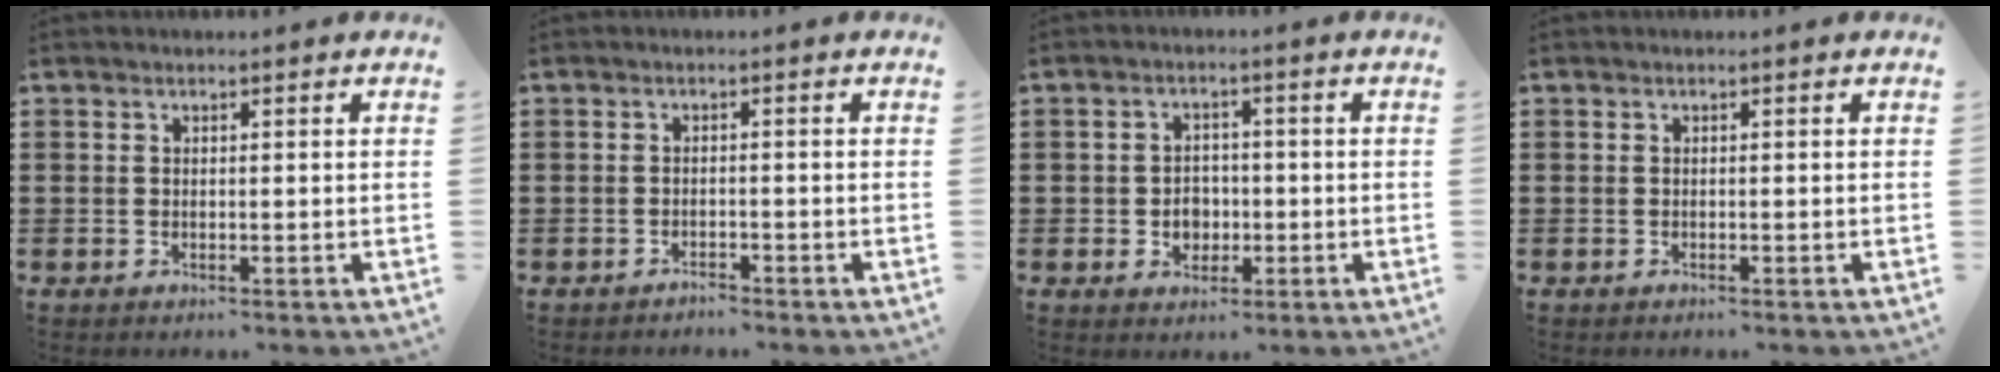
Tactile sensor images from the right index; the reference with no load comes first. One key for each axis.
{"total": 1.3, "fx": -1.3, "fy": 0.1, "fz": 0.0, "tx": -0.004, "ty": 0.003, "tz": -0.028}
{"total": 3.3, "fx": -0.8, "fy": 3.0, "fz": 1.3, "tx": -0.027, "ty": 0.002, "tz": -0.020}
{"total": 0.0}